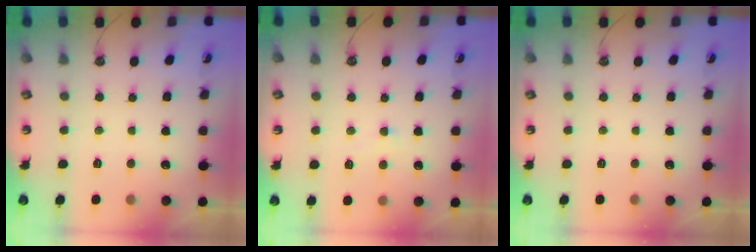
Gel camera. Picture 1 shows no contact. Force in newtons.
{"total": 4.9, "press": 4.8, "slide": 1.0}
{"total": 0.0}